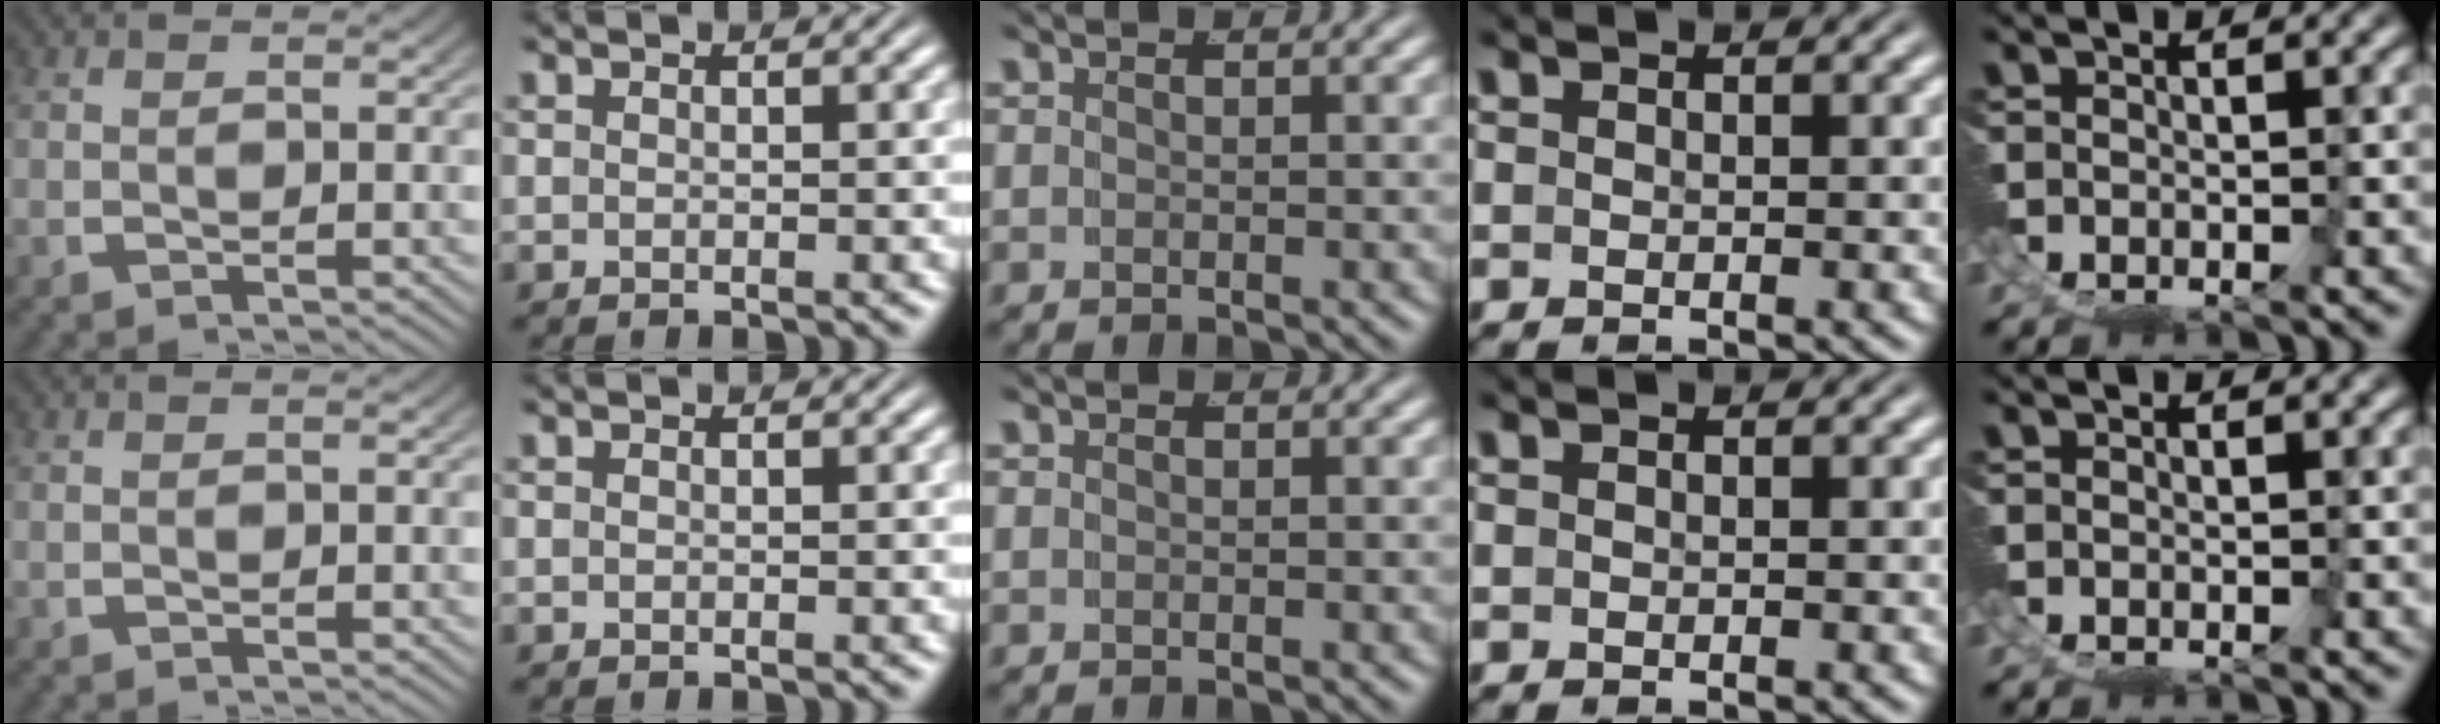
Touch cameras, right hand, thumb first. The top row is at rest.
{}